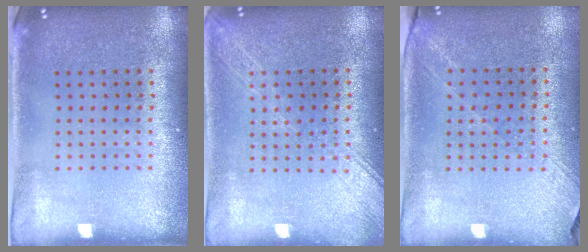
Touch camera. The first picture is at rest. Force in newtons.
{"total": 1.8, "press": 1.7, "slide": 0.2}
{"total": 1.2, "press": 1.0, "slide": 0.7}